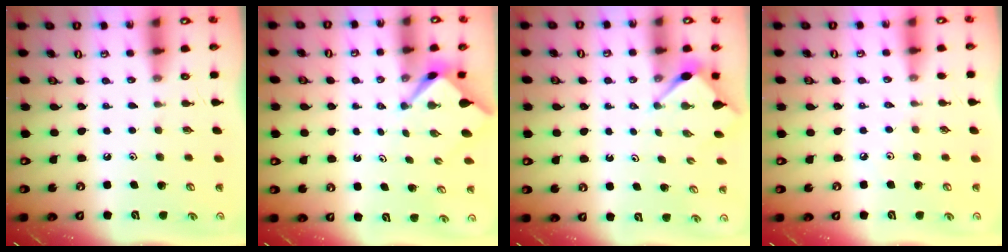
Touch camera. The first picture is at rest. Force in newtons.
{"total": 2.2, "press": 2.2, "slide": 0.1}
{"total": 2.9, "press": 2.9, "slide": 0.1}
{"total": 2.3, "press": 2.3, "slide": 0.4}